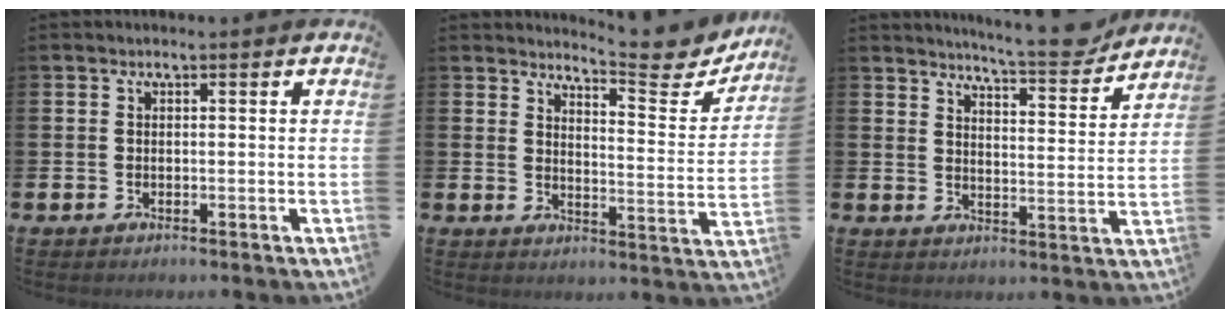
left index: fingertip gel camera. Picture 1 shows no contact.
{"total": 6.4, "force": [6.0, 0.8, 2.1], "torque": [-0.032, -0.054, 0.094]}
{"total": 7.3, "force": [7.0, 0.3, 2.1], "torque": [-0.039, -0.048, 0.119]}